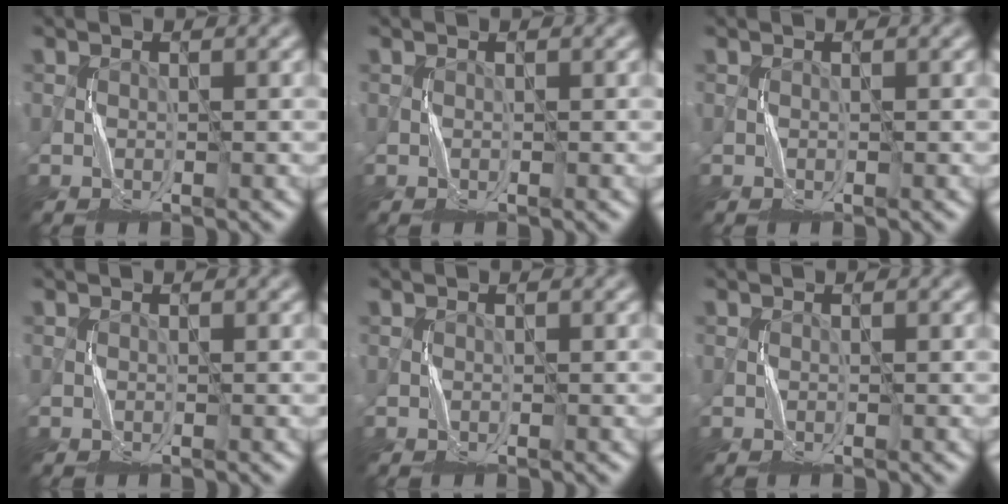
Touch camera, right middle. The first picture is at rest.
{"total": 0.0}
{"total": 0.0}
{"total": 0.0}
{"total": 0.0}
{"total": 0.0}